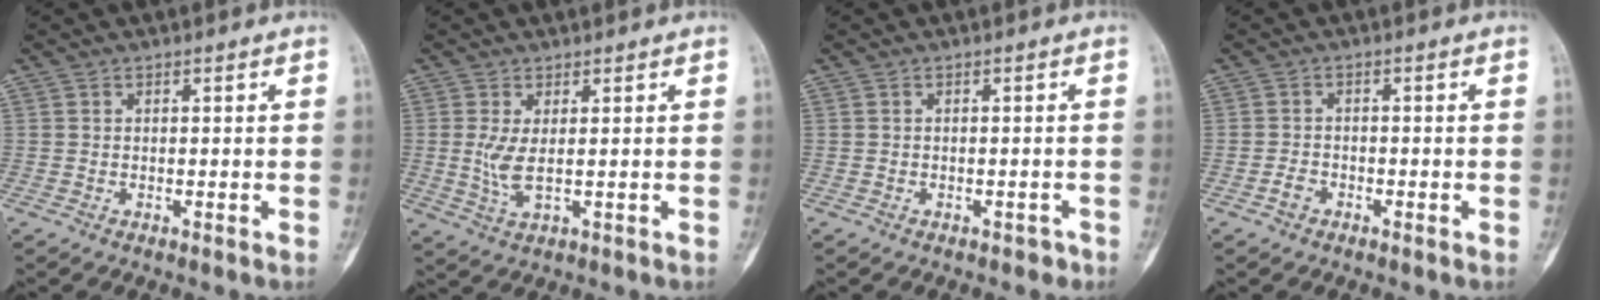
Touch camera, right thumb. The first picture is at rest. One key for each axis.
{"total": 4.3, "fx": 0.4, "fy": 1.3, "fz": 4.1, "tx": -0.101, "ty": -0.013, "tz": 0.014}
{"total": 1.3, "fx": -1.0, "fy": 0.9, "fz": 0.4, "tx": -0.001, "ty": 0.012, "tz": -0.011}
{"total": 1.8, "fx": -1.1, "fy": 1.2, "fz": 0.8, "tx": -0.012, "ty": 0.009, "tz": -0.023}